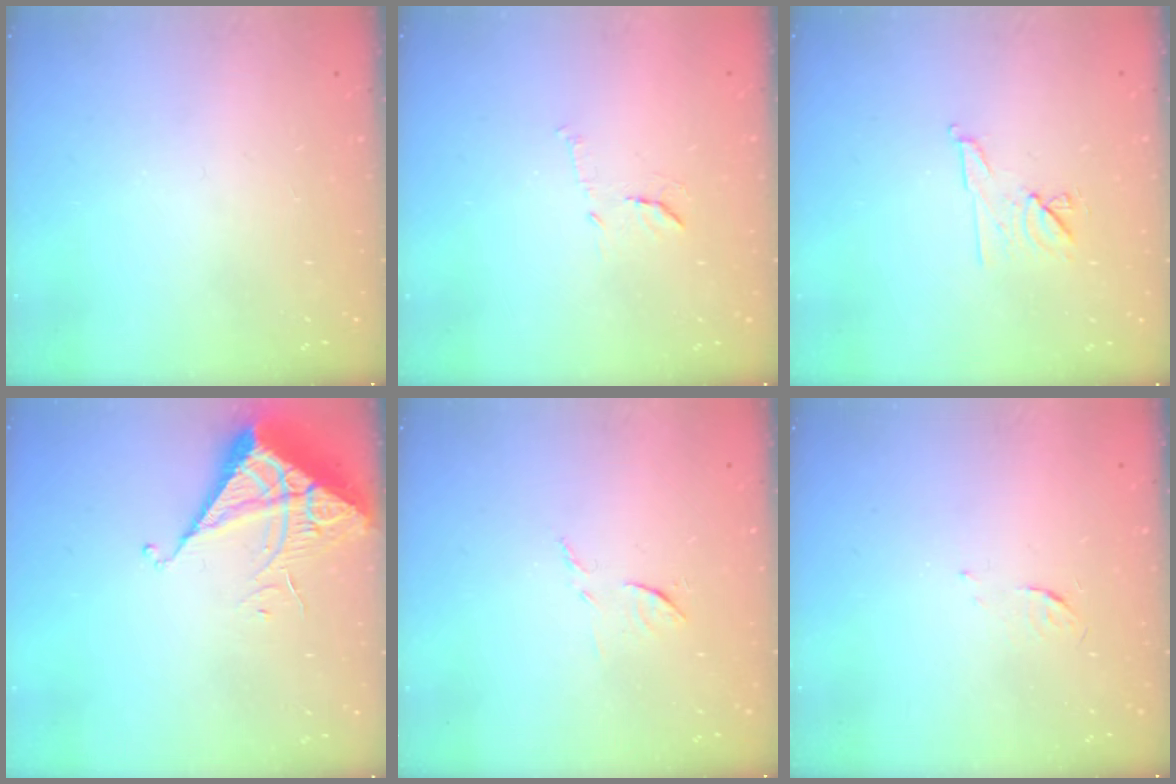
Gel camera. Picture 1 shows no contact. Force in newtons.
{"total": 9.1, "press": 9.1, "slide": 0.4}
{"total": 7.5, "press": 7.4, "slide": 1.3}
{"total": 7.0, "press": 7.0, "slide": 0.3}
{"total": 6.7, "press": 6.7, "slide": 0.3}
{"total": 3.7, "press": 3.6, "slide": 0.5}